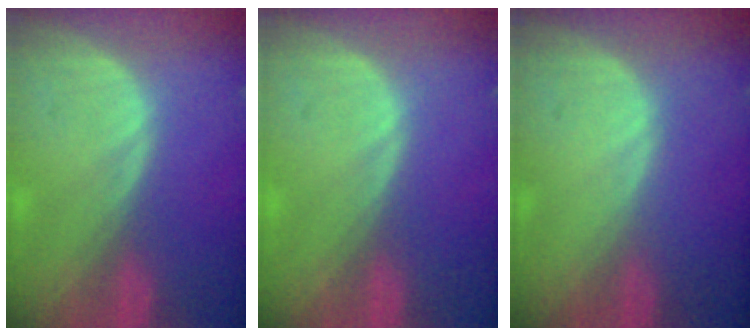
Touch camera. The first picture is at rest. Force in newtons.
{"total": 0.0}
{"total": 0.0}